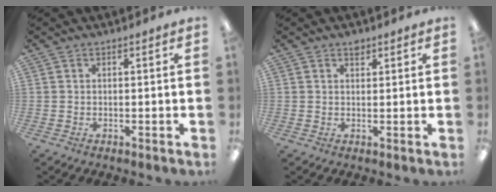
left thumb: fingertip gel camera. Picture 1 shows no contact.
{"total": 1.9, "force": [1.4, 1.0, 0.8], "torque": [-0.001, -0.005, 0.022]}